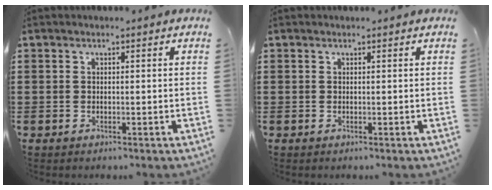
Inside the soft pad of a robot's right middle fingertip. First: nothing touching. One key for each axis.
{"total": 0.0}